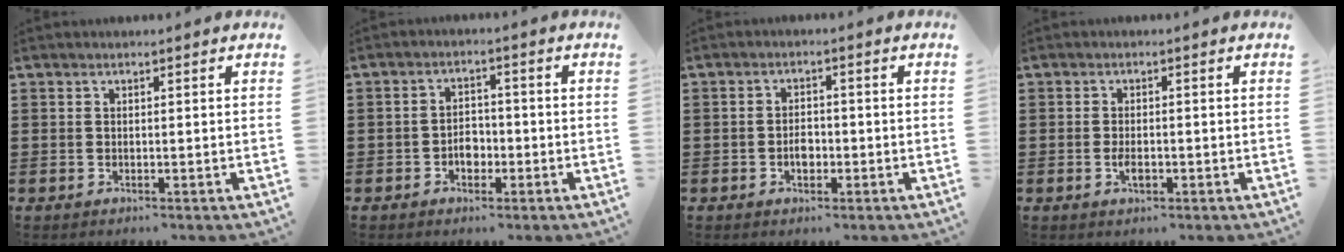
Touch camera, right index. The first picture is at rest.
{"total": 3.2, "force": [-1.2, 2.3, 1.9], "torque": [-0.031, 0.001, -0.025]}
{"total": 2.7, "force": [-0.8, 1.7, 2.0], "torque": [-0.030, -0.001, -0.016]}
{"total": 2.2, "force": [-0.7, 0.9, 1.9], "torque": [-0.042, -0.002, -0.016]}